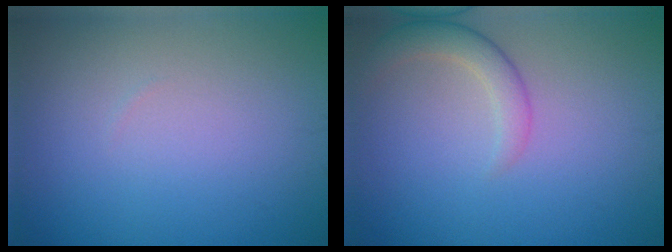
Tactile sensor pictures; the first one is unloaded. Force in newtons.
{"total": 2.7, "press": 2.7, "slide": 0.2}